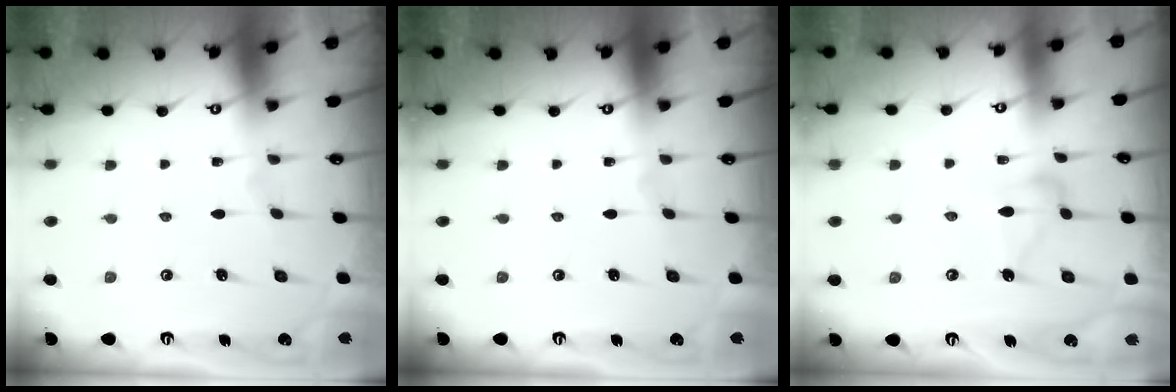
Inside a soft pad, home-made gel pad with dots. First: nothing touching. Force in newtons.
{"total": 0.0}
{"total": 10.3, "press": 10.2, "slide": 0.5}